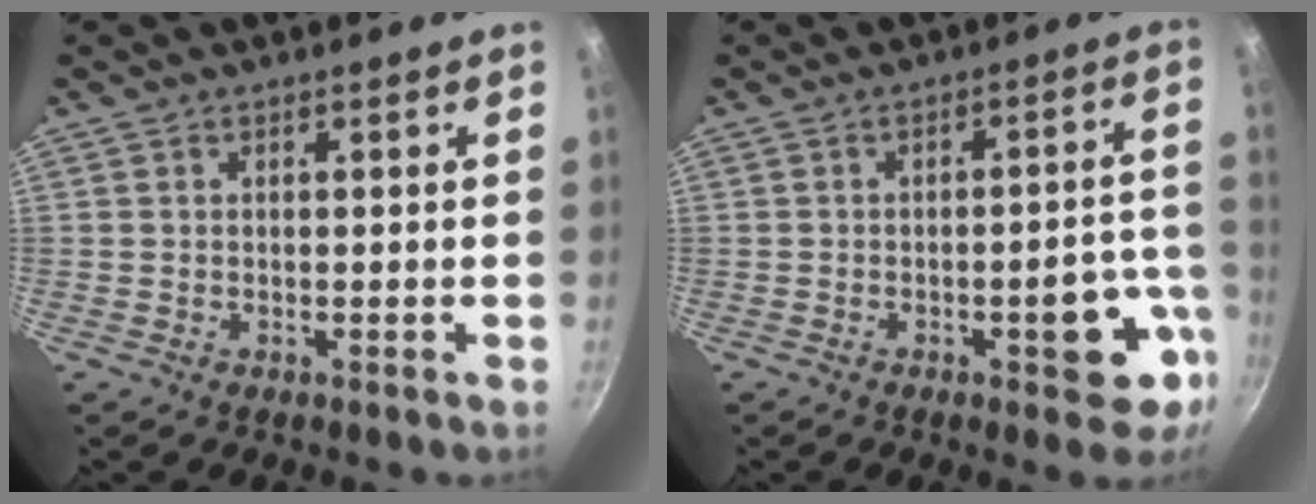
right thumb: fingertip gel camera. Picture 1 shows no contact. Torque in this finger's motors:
{"motor_torque": [1.13, 0.95, 0.88, -0.35, 0.06]}